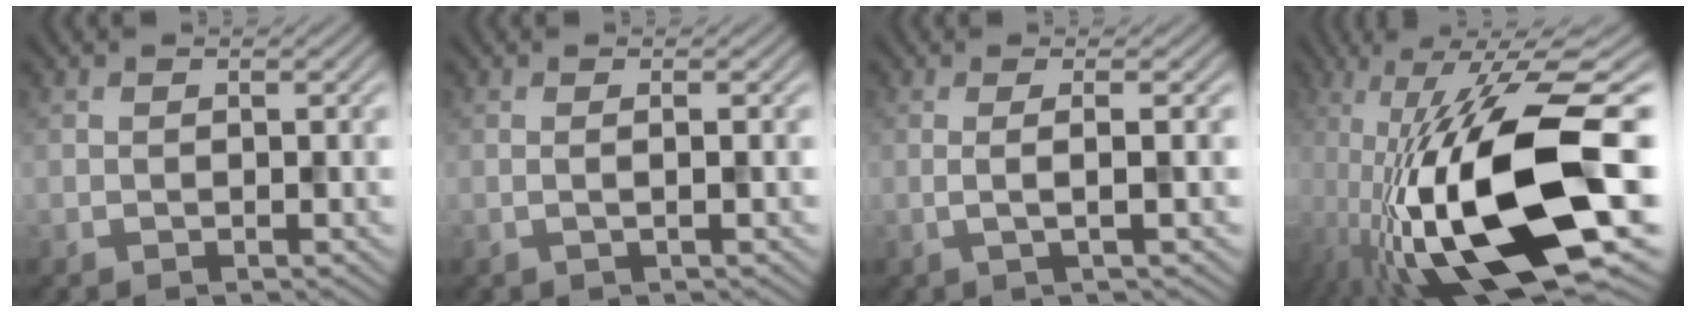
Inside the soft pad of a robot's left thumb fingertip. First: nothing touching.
{"total": 1.3, "force": [0.1, 0.3, 1.2], "torque": [-0.018, 0.004, -0.006]}
{"total": 2.6, "force": [0.1, 0.5, 2.6], "torque": [-0.040, 0.005, -0.008]}
{"total": 17.9, "force": [-6.2, 5.7, 15.8], "torque": [-0.293, -0.002, -0.104]}